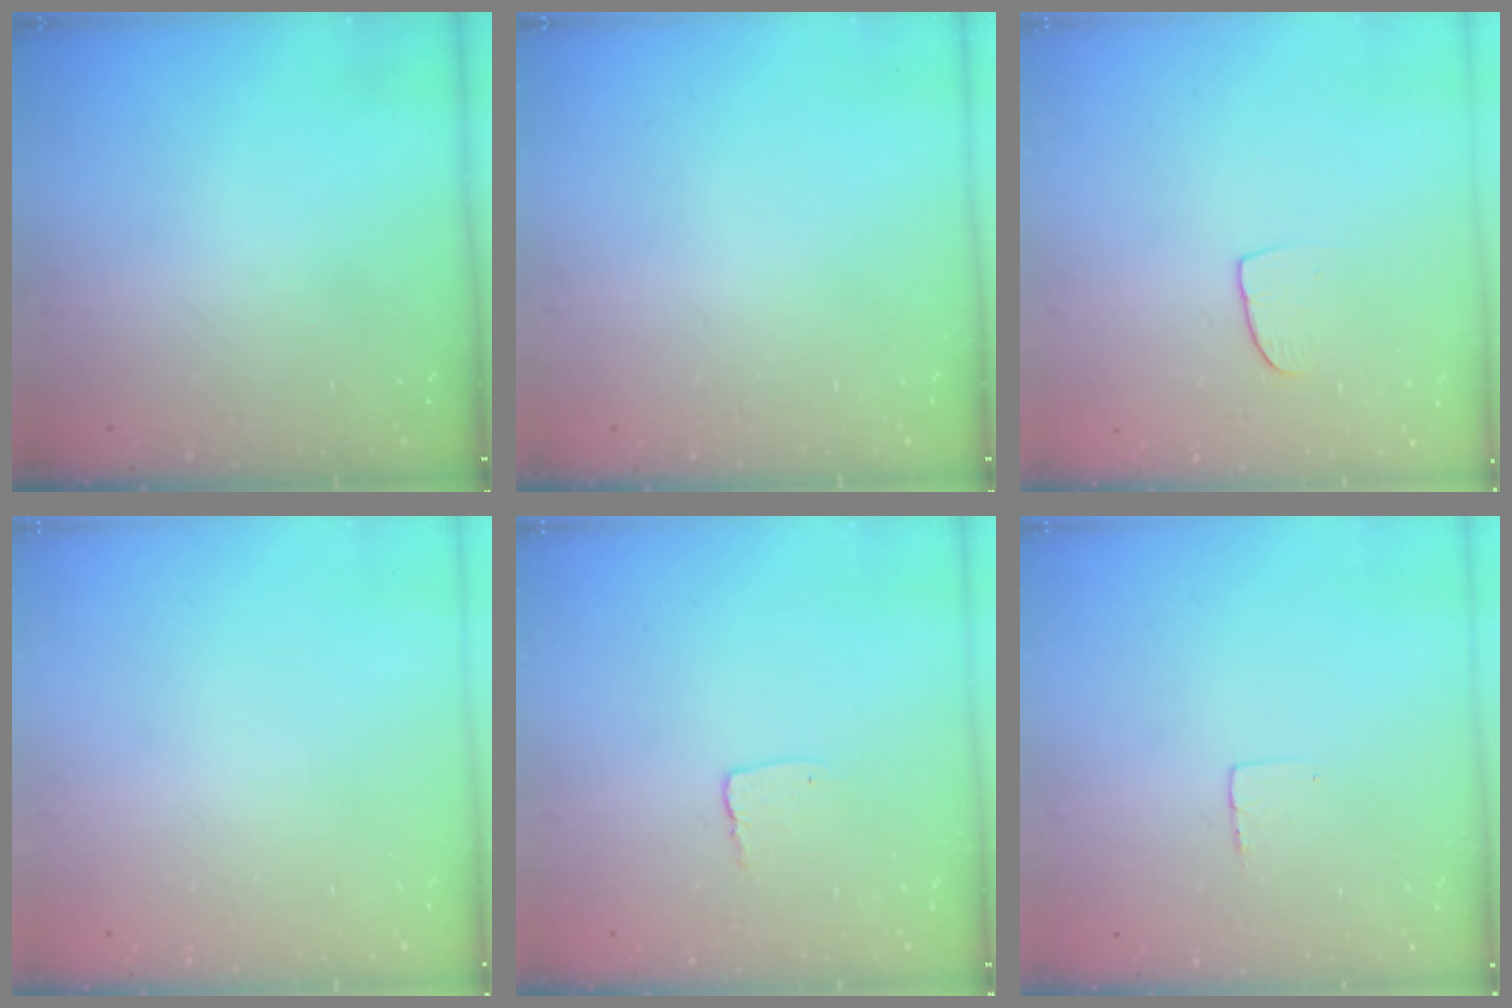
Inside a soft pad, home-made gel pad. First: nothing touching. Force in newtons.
{"total": 0.0}
{"total": 6.4, "press": 6.4, "slide": 0.5}
{"total": 0.0}
{"total": 3.8, "press": 3.8, "slide": 0.4}
{"total": 3.0, "press": 3.0, "slide": 0.2}